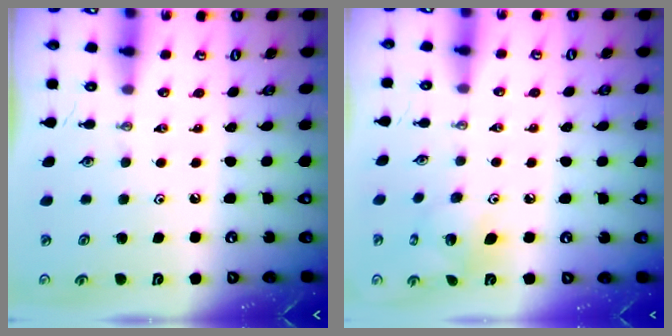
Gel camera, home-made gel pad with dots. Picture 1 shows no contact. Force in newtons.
{"total": 6.8, "press": 6.8, "slide": 0.1}